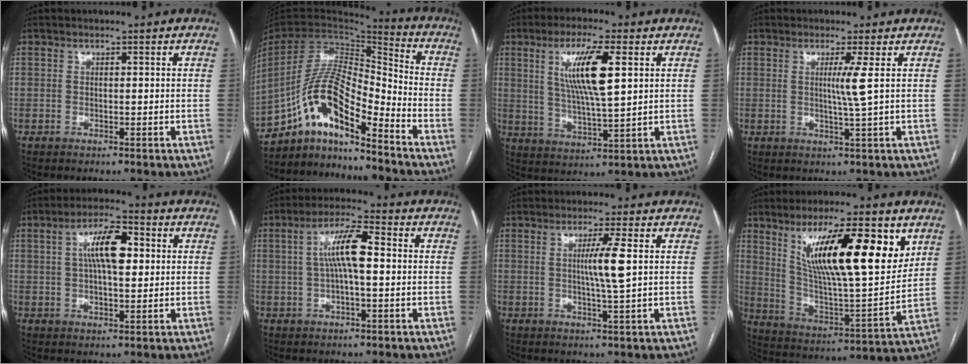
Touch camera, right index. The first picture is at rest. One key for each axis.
{"total": 13.9, "fx": -9.7, "fy": 2.7, "fz": 9.6, "tx": -0.182, "ty": 0.027, "tz": -0.173}
{"total": 10.6, "fx": 3.3, "fy": 1.3, "fz": 9.9, "tx": -0.186, "ty": 0.000, "tz": 0.061}
{"total": 3.5, "fx": 0.8, "fy": -1.3, "fz": 3.2, "tx": -0.060, "ty": -0.009, "tz": 0.015}
{"total": 9.0, "fx": 2.2, "fy": 3.0, "fz": 8.2, "tx": -0.150, "ty": 0.022, "tz": 0.033}
{"total": 8.5, "fx": 1.0, "fy": 1.8, "fz": 8.3, "tx": -0.157, "ty": 0.022, "tz": 0.014}
{"total": 5.2, "fx": 0.9, "fy": -0.8, "fz": 5.1, "tx": -0.092, "ty": -0.006, "tz": 0.018}
{"total": 20.6, "fx": 9.7, "fy": 3.3, "fz": 17.9, "tx": -0.290, "ty": 0.000, "tz": 0.165}